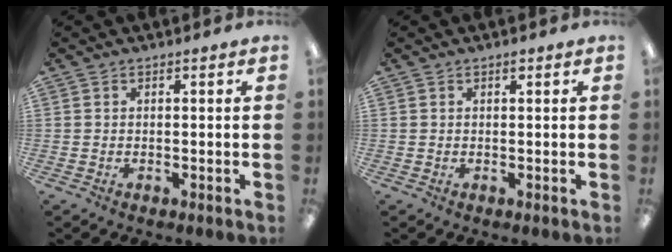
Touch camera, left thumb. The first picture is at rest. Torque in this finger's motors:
{"motor_torque": [0.13, -0.03, 0.31, -0.42, 0.00]}